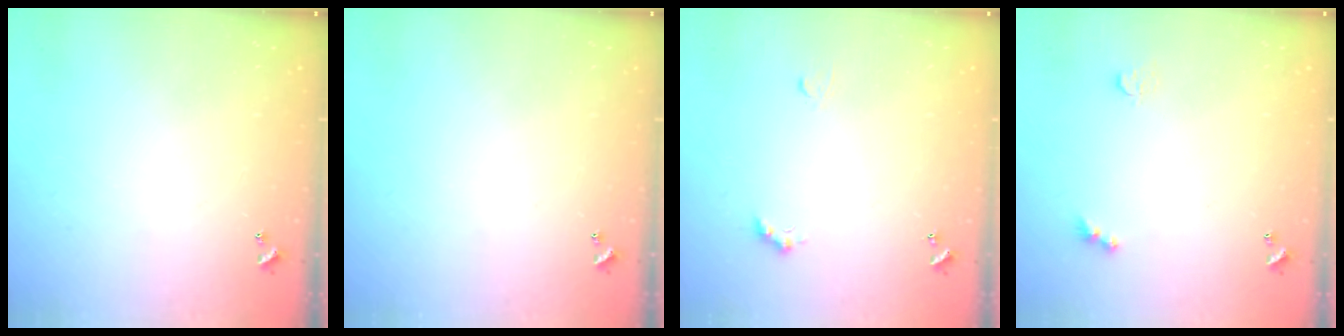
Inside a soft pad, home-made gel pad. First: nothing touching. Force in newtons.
{"total": 0.0}
{"total": 2.4, "press": 2.3, "slide": 0.5}
{"total": 2.9, "press": 2.8, "slide": 0.7}